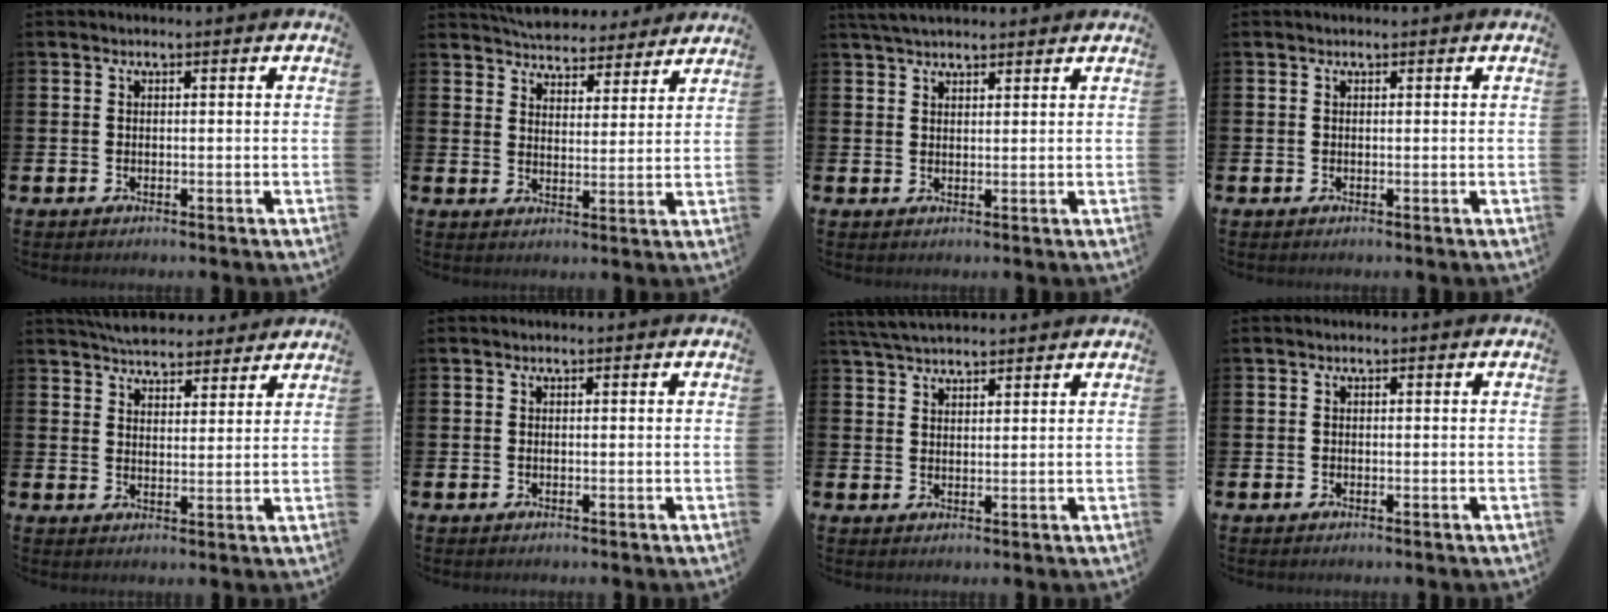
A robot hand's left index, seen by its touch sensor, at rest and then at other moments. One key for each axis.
{"total": 5.4, "fx": 5.3, "fy": 1.1, "fz": 0.0, "tx": -0.017, "ty": -0.041, "tz": 0.092}
{"total": 3.6, "fx": 3.3, "fy": 0.9, "fz": 1.2, "tx": -0.025, "ty": -0.007, "tz": 0.061}
{"total": 0.0}
{"total": 5.3, "fx": 5.1, "fy": 1.0, "fz": 0.4, "tx": -0.010, "ty": -0.029, "tz": 0.091}
{"total": 0.0}
{"total": 4.2, "fx": 4.0, "fy": 0.9, "fz": 1.1, "tx": -0.025, "ty": -0.012, "tz": 0.073}
{"total": 0.0}